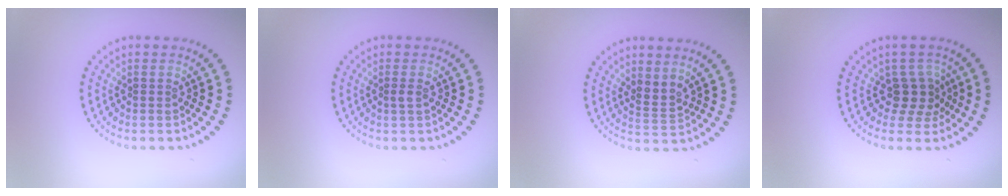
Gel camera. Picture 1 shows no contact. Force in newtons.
{"total": 0.6, "press": 0.5, "slide": 0.3}
{"total": 1.9, "press": 1.4, "slide": 1.2}
{"total": 2.7, "press": 2.1, "slide": 1.6}